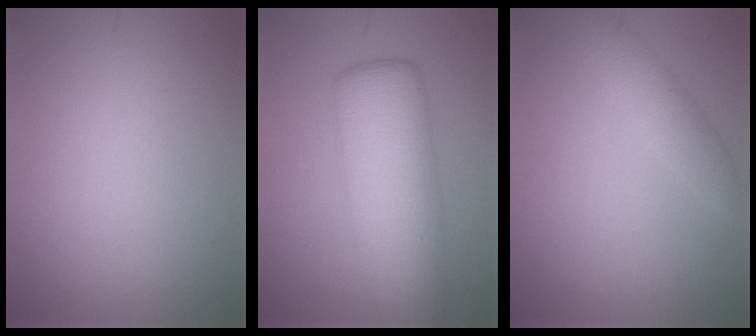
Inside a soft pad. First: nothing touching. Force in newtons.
{"total": 8.4, "press": 8.3, "slide": 0.3}
{"total": 2.3, "press": 2.3, "slide": 0.2}